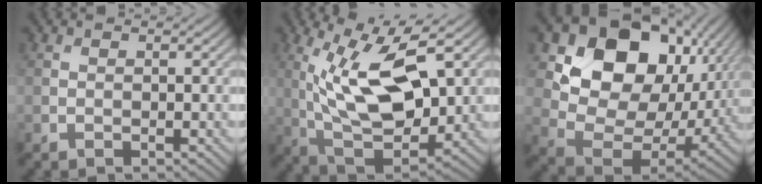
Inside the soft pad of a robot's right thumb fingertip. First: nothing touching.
{"total": 14.4, "force": [3.4, 6.4, 12.5], "torque": [-0.254, -0.008, 0.067]}
{"total": 17.2, "force": [6.7, 12.4, 9.8], "torque": [-0.180, 0.005, 0.134]}